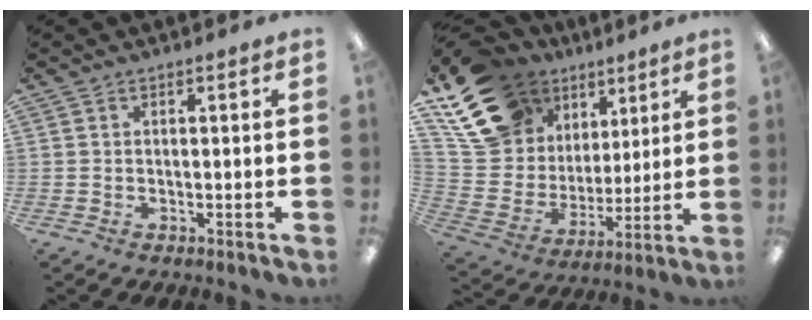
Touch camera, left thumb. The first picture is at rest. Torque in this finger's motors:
{"motor_torque": [0.53, 0.37, 1.48, -1.29, 0.25]}